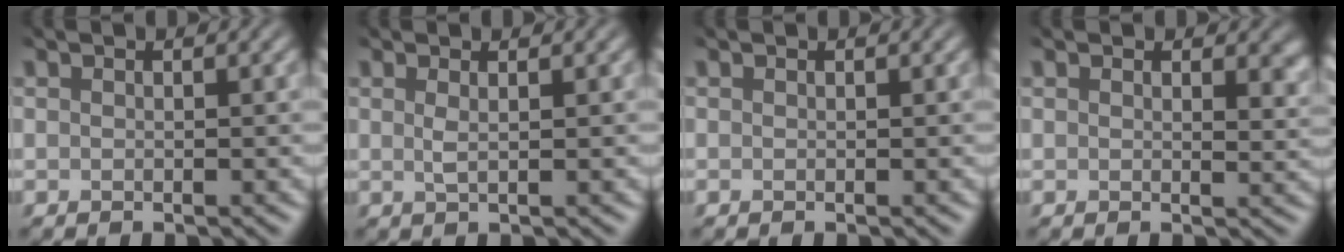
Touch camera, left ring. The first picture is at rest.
{"total": 1.2, "force": [0.4, 0.5, 1.0], "torque": [-0.011, -0.001, 0.000]}
{"total": 0.0}
{"total": 4.3, "force": [2.9, 2.1, 2.4], "torque": [-0.033, 0.005, 0.048]}